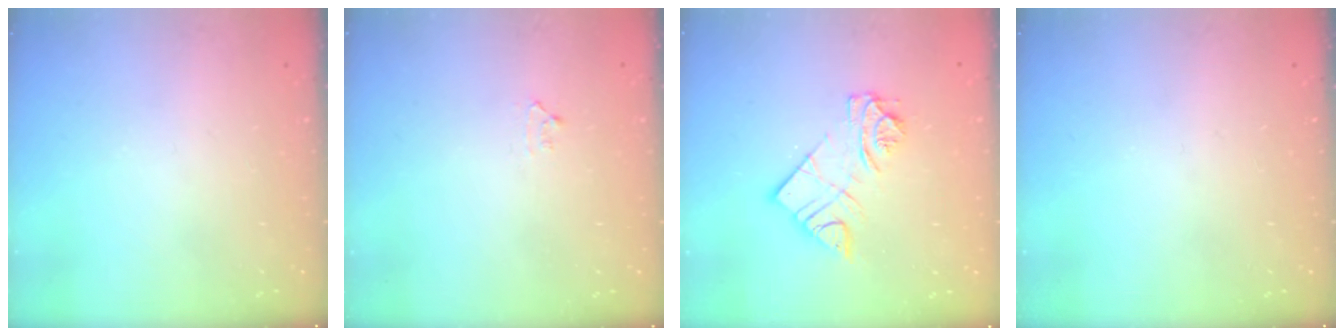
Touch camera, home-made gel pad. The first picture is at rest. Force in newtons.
{"total": 4.0, "press": 3.9, "slide": 0.5}
{"total": 10.9, "press": 10.9, "slide": 0.8}
{"total": 0.0}